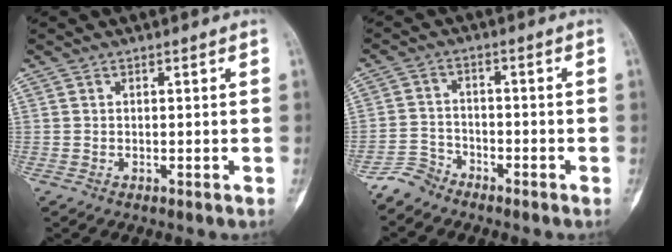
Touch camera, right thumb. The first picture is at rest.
{"total": 4.3, "force": [-3.9, 1.8, 0.0], "torque": [0.005, 0.017, -0.085]}